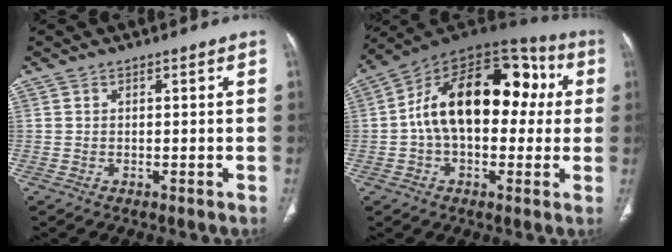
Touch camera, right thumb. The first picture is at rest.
{"total": 22.4, "force": [2.3, 13.5, 17.8], "torque": [-0.252, 0.052, 0.022]}